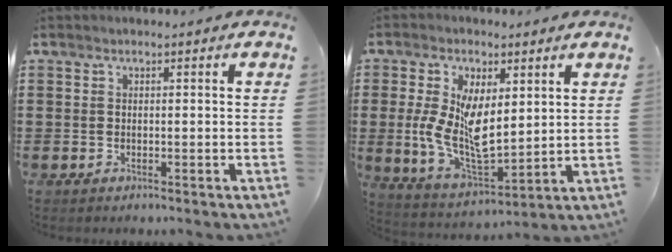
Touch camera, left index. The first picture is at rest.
{"total": 10.4, "force": [1.9, 5.2, 8.8], "torque": [-0.195, -0.009, 0.037]}